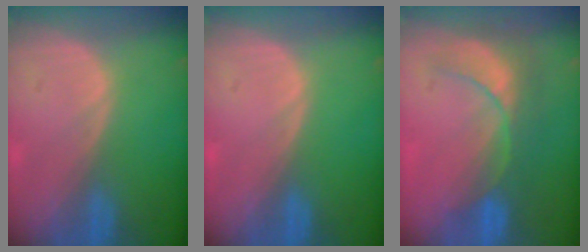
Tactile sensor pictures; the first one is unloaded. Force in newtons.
{"total": 0.0}
{"total": 8.6, "press": 7.6, "slide": 4.0}